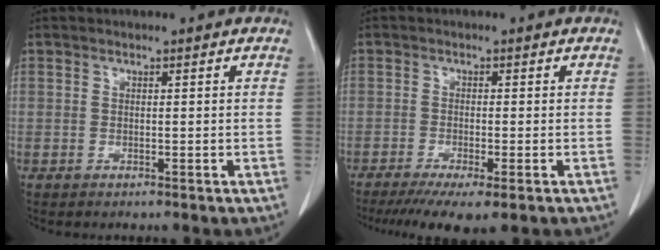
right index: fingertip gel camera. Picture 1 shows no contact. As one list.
[{"total": 7.6, "force": [-5.2, 1.0, 5.4], "torque": [-0.084, -0.020, -0.082]}]